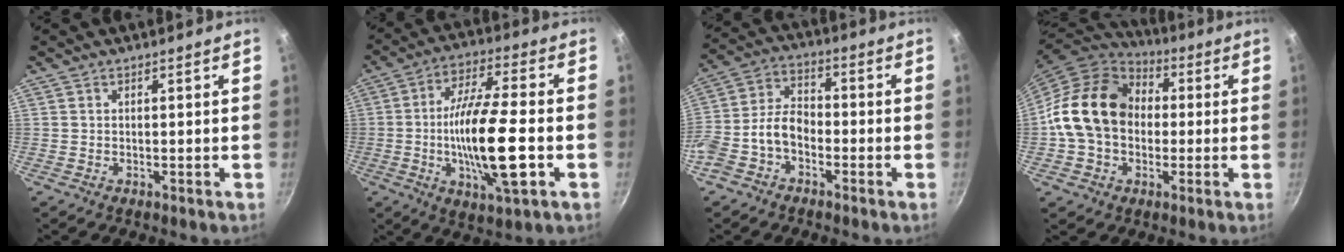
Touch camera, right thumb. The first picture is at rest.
{"total": 17.6, "force": [-3.5, 4.5, 16.6], "torque": [-0.299, 0.015, -0.068]}
{"total": 8.9, "force": [-3.4, 5.8, 5.9], "torque": [-0.112, 0.052, -0.076]}
{"total": 16.9, "force": [0.6, 13.2, 10.5], "torque": [-0.158, 0.034, 0.003]}